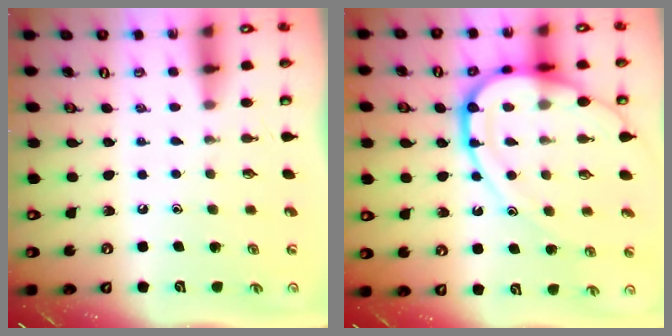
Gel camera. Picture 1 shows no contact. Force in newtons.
{"total": 17.0, "press": 16.9, "slide": 2.0}